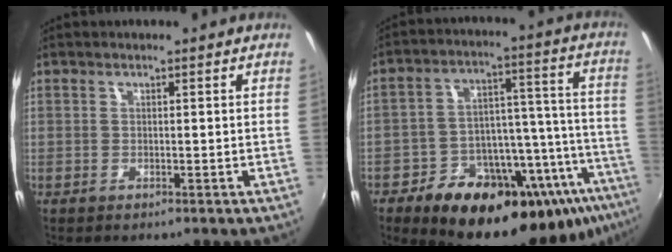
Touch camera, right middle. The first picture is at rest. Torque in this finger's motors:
{"motor_torque": [1.54, -0.60, 0.41, 0.19]}